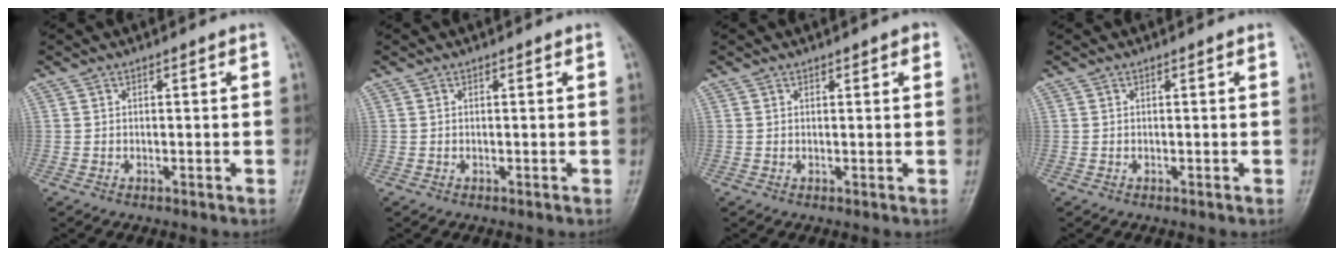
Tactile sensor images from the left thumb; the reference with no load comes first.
{"total": 0.0}
{"total": 1.6, "force": [0.9, 0.6, 1.1], "torque": [-0.006, -0.001, 0.009]}
{"total": 0.0}